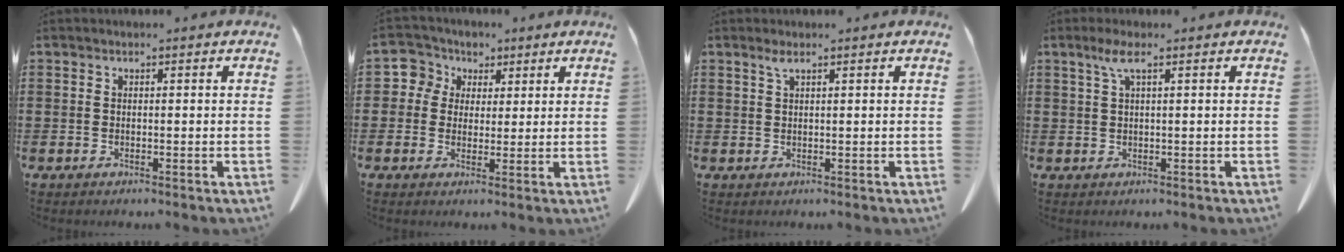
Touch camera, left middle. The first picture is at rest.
{"total": 4.7, "force": [1.7, 4.3, 0.5], "torque": [-0.030, 0.003, 0.025]}
{"total": 1.3, "force": [0.8, 0.2, 1.1], "torque": [-0.024, 0.000, 0.014]}
{"total": 2.9, "force": [1.2, 0.4, 2.7], "torque": [-0.057, 0.005, 0.020]}